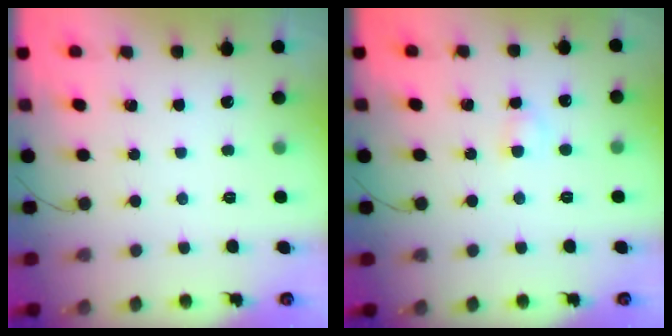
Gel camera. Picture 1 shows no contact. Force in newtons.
{"total": 2.6, "press": 2.3, "slide": 1.1}